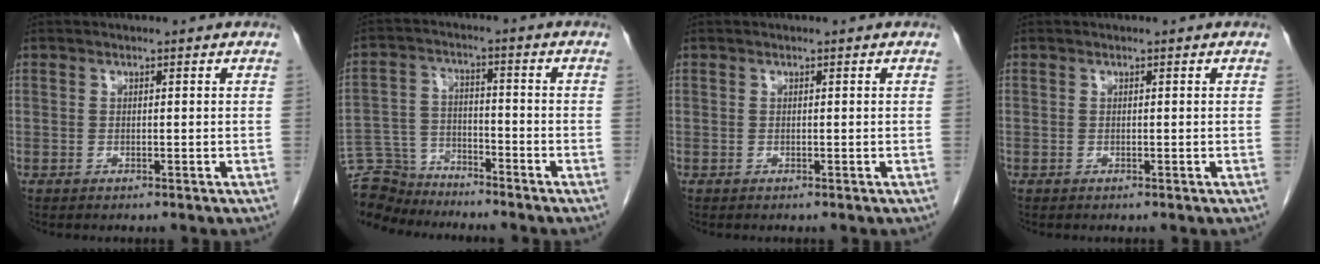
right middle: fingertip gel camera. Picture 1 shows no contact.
{"total": 9.9, "force": [-9.7, 2.2, 0.2], "torque": [-0.010, 0.013, -0.183]}
{"total": 0.0}
{"total": 0.0}